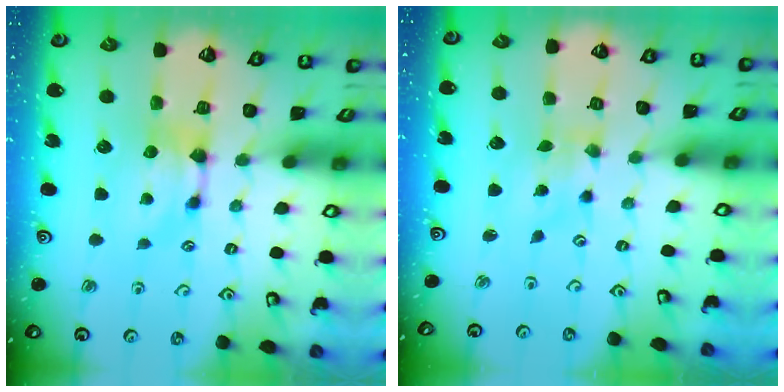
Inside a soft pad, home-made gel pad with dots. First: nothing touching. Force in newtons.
{"total": 3.5, "press": 3.4, "slide": 0.8}